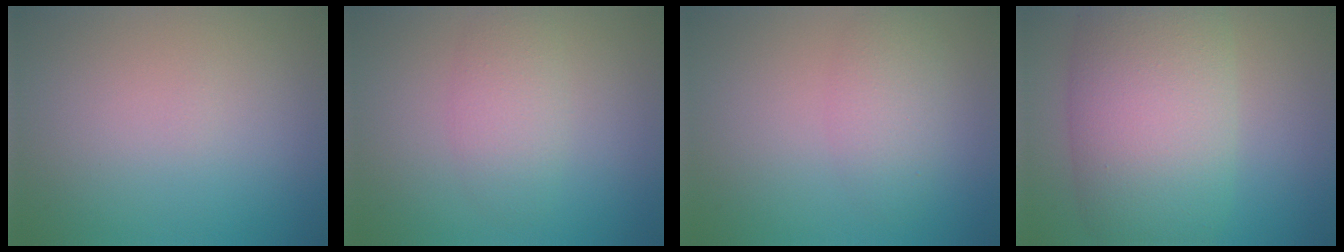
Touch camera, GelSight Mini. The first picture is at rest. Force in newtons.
{"total": 2.9, "press": 2.9, "slide": 0.1}
{"total": 2.6, "press": 2.6, "slide": 0.2}
{"total": 11.9, "press": 11.9, "slide": 0.3}